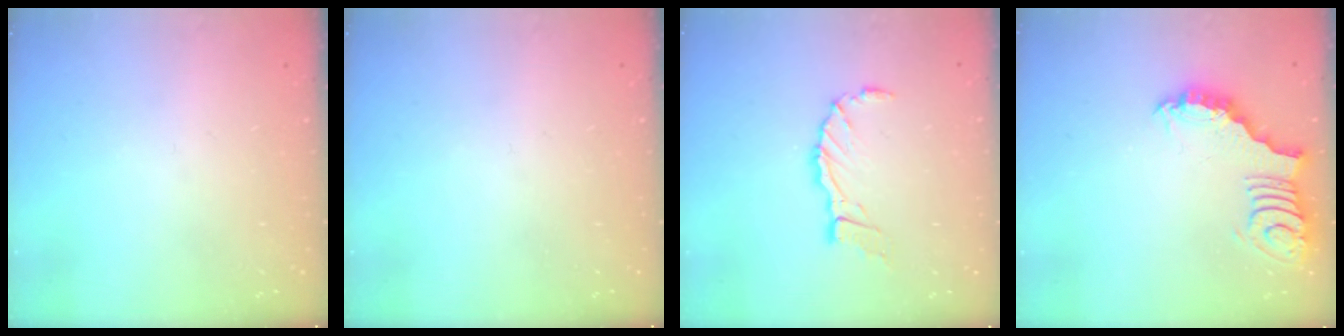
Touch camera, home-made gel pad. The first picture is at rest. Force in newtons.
{"total": 0.0}
{"total": 9.1, "press": 9.1, "slide": 1.0}
{"total": 3.0, "press": 3.0, "slide": 0.5}